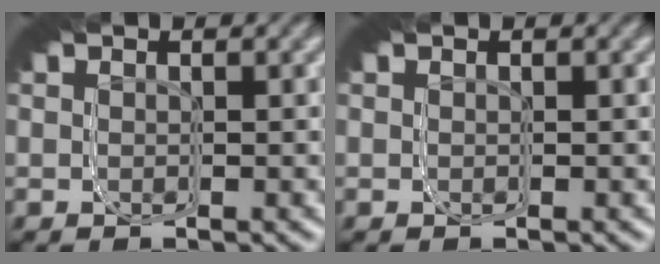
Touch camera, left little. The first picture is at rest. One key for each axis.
{"total": 0.0}